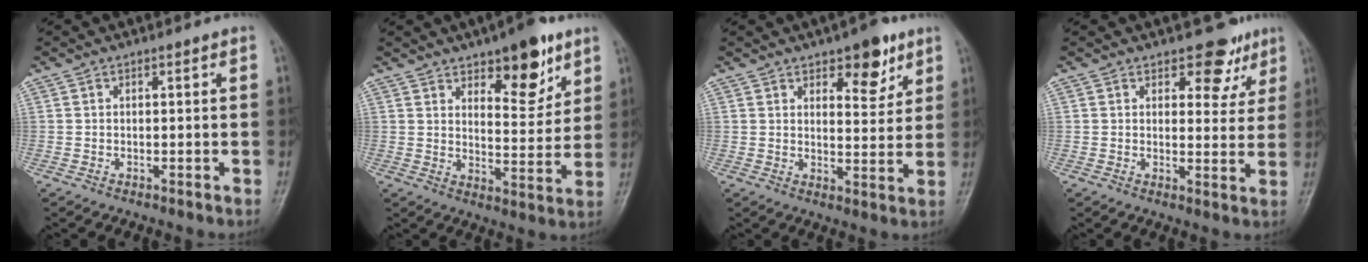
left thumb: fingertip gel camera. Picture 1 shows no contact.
{"total": 11.9, "force": [7.3, 4.9, 8.0], "torque": [-0.080, -0.047, 0.111]}
{"total": 8.3, "force": [5.1, 3.8, 5.4], "torque": [-0.045, -0.029, 0.070]}
{"total": 6.9, "force": [4.5, 3.8, 3.5], "torque": [-0.005, -0.024, 0.059]}